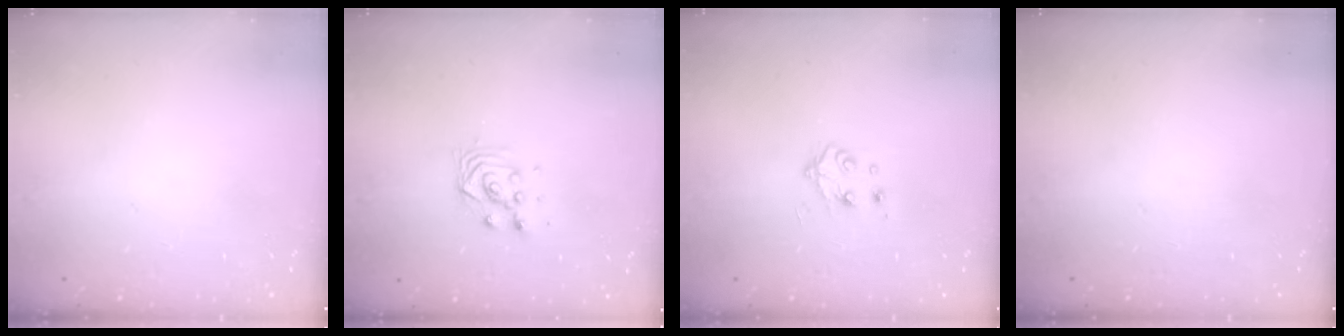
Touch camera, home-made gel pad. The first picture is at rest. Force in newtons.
{"total": 2.9, "press": 2.8, "slide": 0.8}
{"total": 4.9, "press": 4.9, "slide": 0.7}
{"total": 0.0}